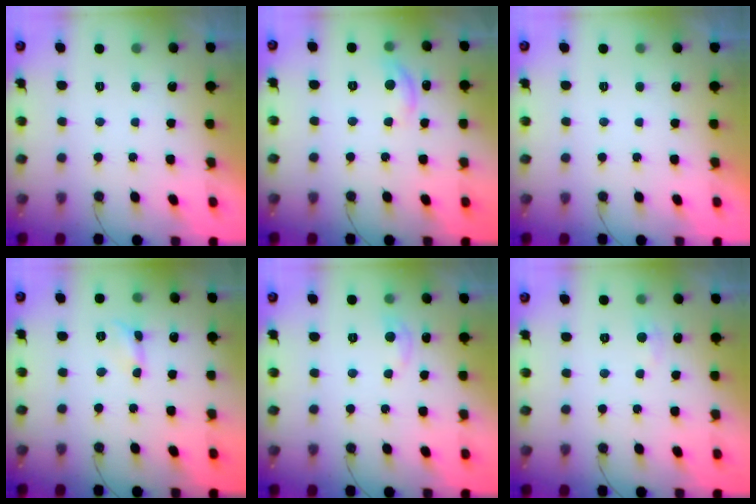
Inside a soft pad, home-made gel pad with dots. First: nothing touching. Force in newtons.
{"total": 8.5, "press": 8.5, "slide": 0.5}
{"total": 0.0}
{"total": 2.5, "press": 2.5, "slide": 0.3}
{"total": 5.1, "press": 5.1, "slide": 0.6}
{"total": 2.8, "press": 2.7, "slide": 0.4}